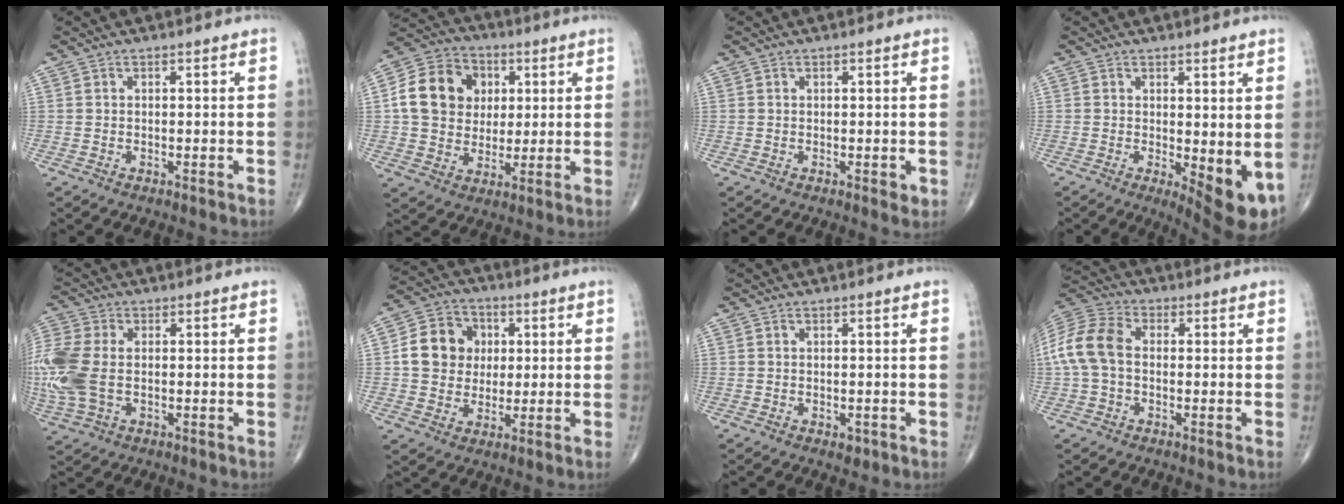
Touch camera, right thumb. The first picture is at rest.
{"total": 14.6, "force": [2.6, 12.2, 7.6], "torque": [-0.111, 0.008, 0.041]}
{"total": 1.3, "force": [-0.1, 0.7, 1.1], "torque": [-0.011, -0.003, -0.002]}
{"total": 8.2, "force": [-0.7, 3.0, 7.6], "torque": [-0.097, -0.020, 0.000]}
{"total": 13.6, "force": [-0.6, 8.5, 10.5], "torque": [-0.292, 0.003, -0.006]}
{"total": 11.3, "force": [1.5, 9.8, 5.3], "torque": [-0.061, 0.009, 0.020]}
{"total": 1.4, "force": [-0.5, 1.0, 0.9], "torque": [-0.007, -0.001, -0.004]}
{"total": 10.9, "force": [-0.2, 7.4, 8.0], "torque": [-0.172, 0.029, -0.012]}